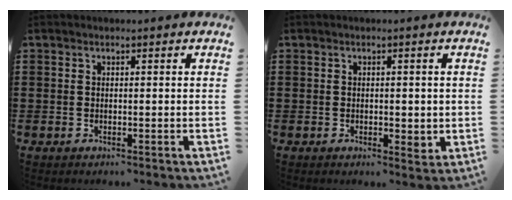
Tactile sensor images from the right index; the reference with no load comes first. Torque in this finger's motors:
{"motor_torque": [-0.24, 0.24, 0.02, 0.00]}